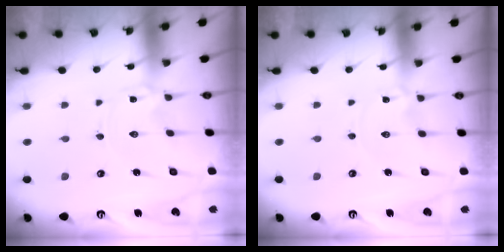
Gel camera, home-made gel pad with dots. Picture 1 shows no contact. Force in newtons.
{"total": 0.0}